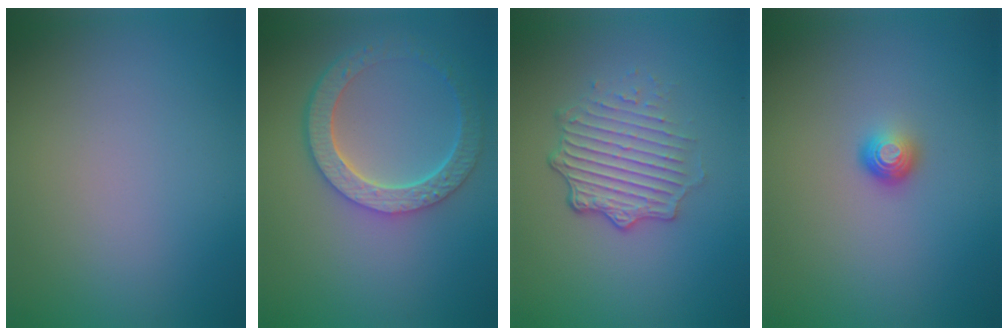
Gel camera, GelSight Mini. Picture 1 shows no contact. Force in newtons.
{"total": 5.9, "press": 4.5, "slide": 3.8}
{"total": 4.9, "press": 3.5, "slide": 3.4}
{"total": 1.6, "press": 1.1, "slide": 1.1}